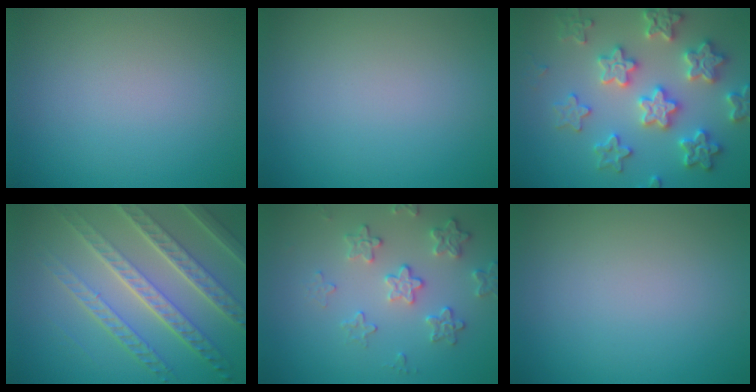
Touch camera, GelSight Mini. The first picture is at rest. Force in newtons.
{"total": 0.0}
{"total": 6.1, "press": 6.0, "slide": 1.3}
{"total": 7.7, "press": 5.4, "slide": 5.5}
{"total": 3.1, "press": 3.0, "slide": 0.6}
{"total": 0.0}